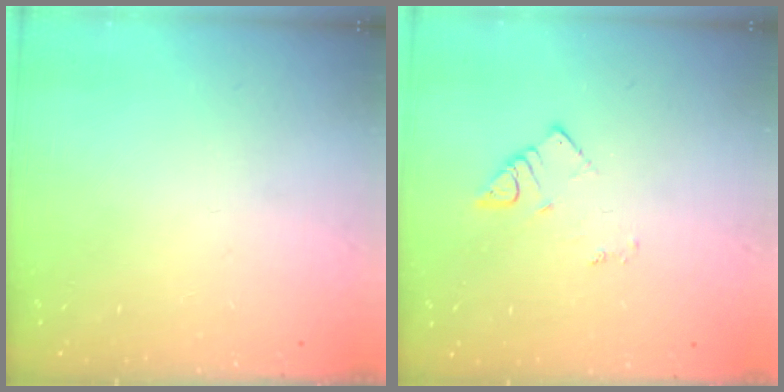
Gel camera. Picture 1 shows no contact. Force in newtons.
{"total": 2.7, "press": 2.7, "slide": 0.4}